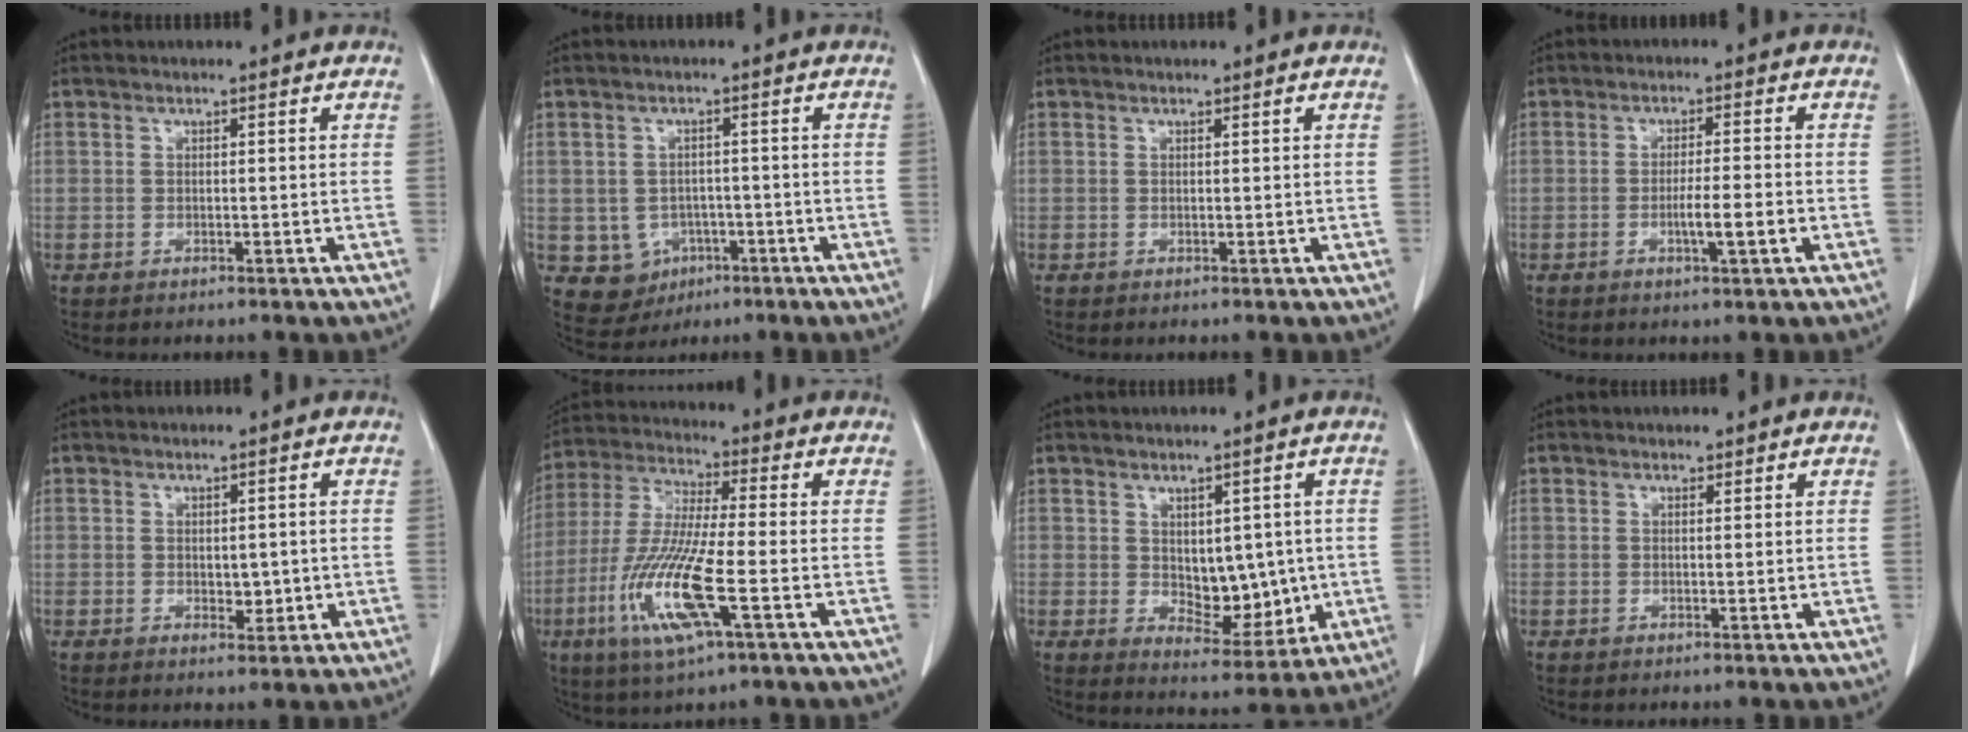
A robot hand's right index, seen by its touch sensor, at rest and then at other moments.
{"total": 5.8, "force": [-1.7, 5.4, 1.4], "torque": [-0.019, 0.005, -0.014]}
{"total": 0.0}
{"total": 4.4, "force": [-1.4, 0.0, 4.2], "torque": [-0.070, -0.005, -0.022]}
{"total": 2.4, "force": [-0.1, 1.4, 1.9], "torque": [-0.025, -0.004, 0.005]}
{"total": 13.9, "force": [-4.6, 1.2, 13.0], "torque": [-0.278, -0.021, -0.091]}
{"total": 7.6, "force": [0.2, 4.3, 6.3], "torque": [-0.080, -0.007, 0.022]}
{"total": 0.6, "force": [0.5, 0.2, 0.1], "torque": [-0.008, -0.003, 0.008]}